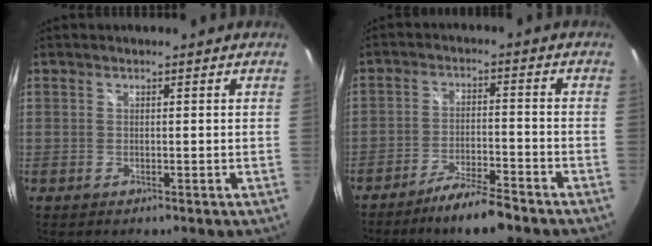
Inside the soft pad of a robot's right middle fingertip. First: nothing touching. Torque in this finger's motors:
{"motor_torque": [0.12, -0.17, 0.08, 0.02]}